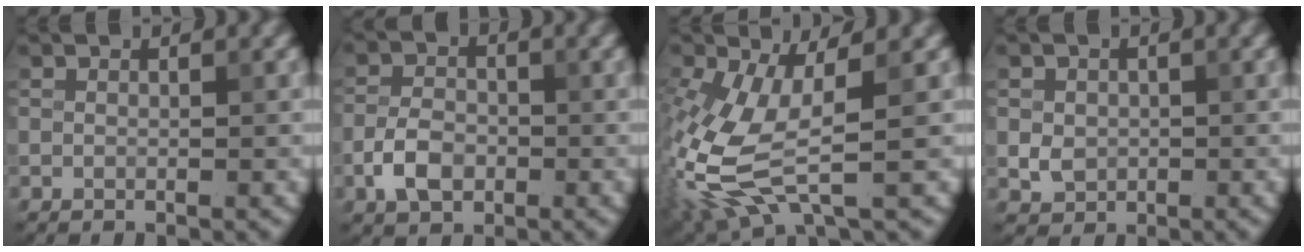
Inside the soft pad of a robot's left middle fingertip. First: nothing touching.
{"total": 3.6, "force": [-1.4, 2.4, 2.3], "torque": [-0.043, 0.003, -0.034]}
{"total": 7.9, "force": [-1.2, 3.3, 7.0], "torque": [-0.184, -0.008, -0.026]}
{"total": 1.9, "force": [-0.2, 1.7, 0.9], "torque": [-0.015, -0.002, -0.005]}